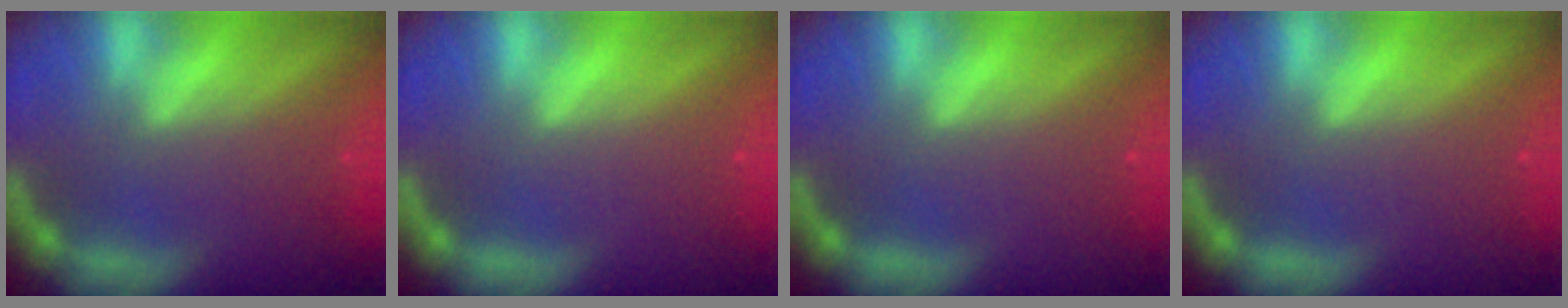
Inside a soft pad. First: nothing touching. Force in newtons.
{"total": 0.0}
{"total": 0.0}
{"total": 0.0}